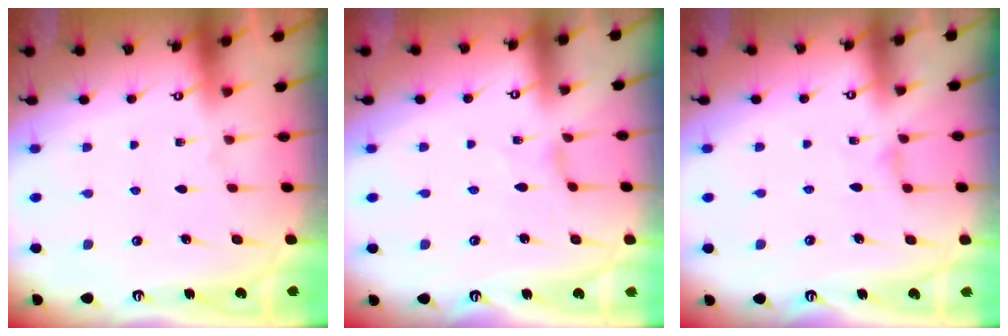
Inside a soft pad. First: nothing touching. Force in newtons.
{"total": 0.0}
{"total": 0.9, "press": 0.8, "slide": 0.4}